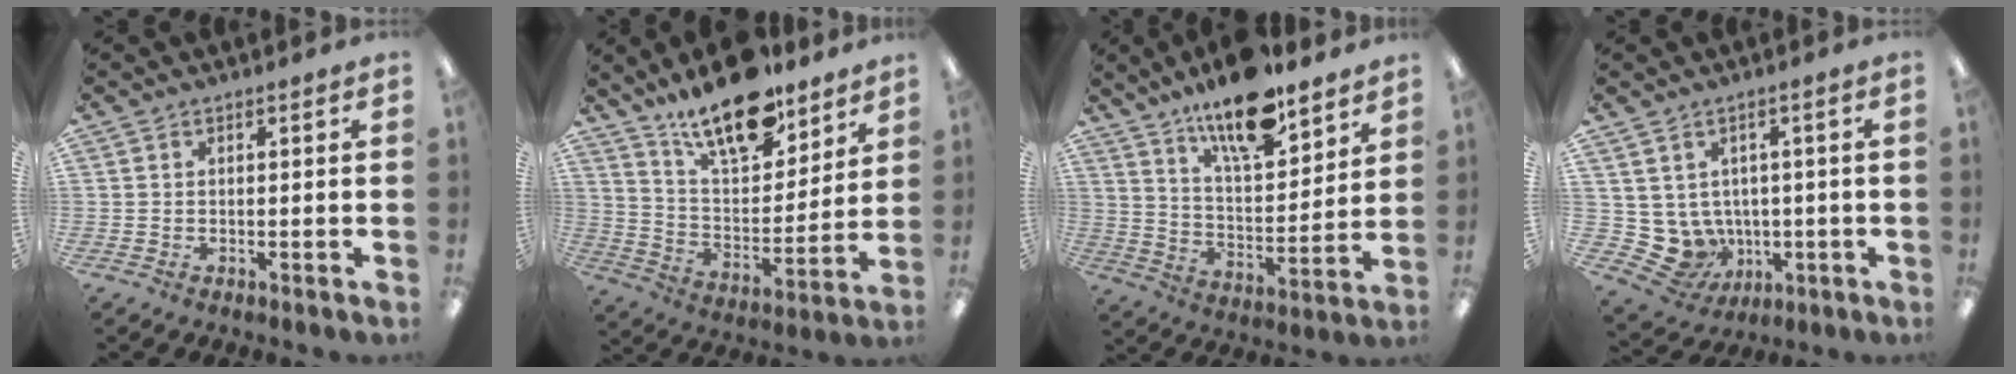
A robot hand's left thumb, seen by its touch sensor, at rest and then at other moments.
{"total": 18.5, "force": [14.5, 6.9, 9.2], "torque": [-0.166, -0.087, 0.253]}
{"total": 15.8, "force": [12.5, 4.8, 8.3], "torque": [-0.140, -0.077, 0.214]}
{"total": 6.6, "force": [0.5, 6.4, 1.4], "torque": [-0.068, -0.020, 0.019]}